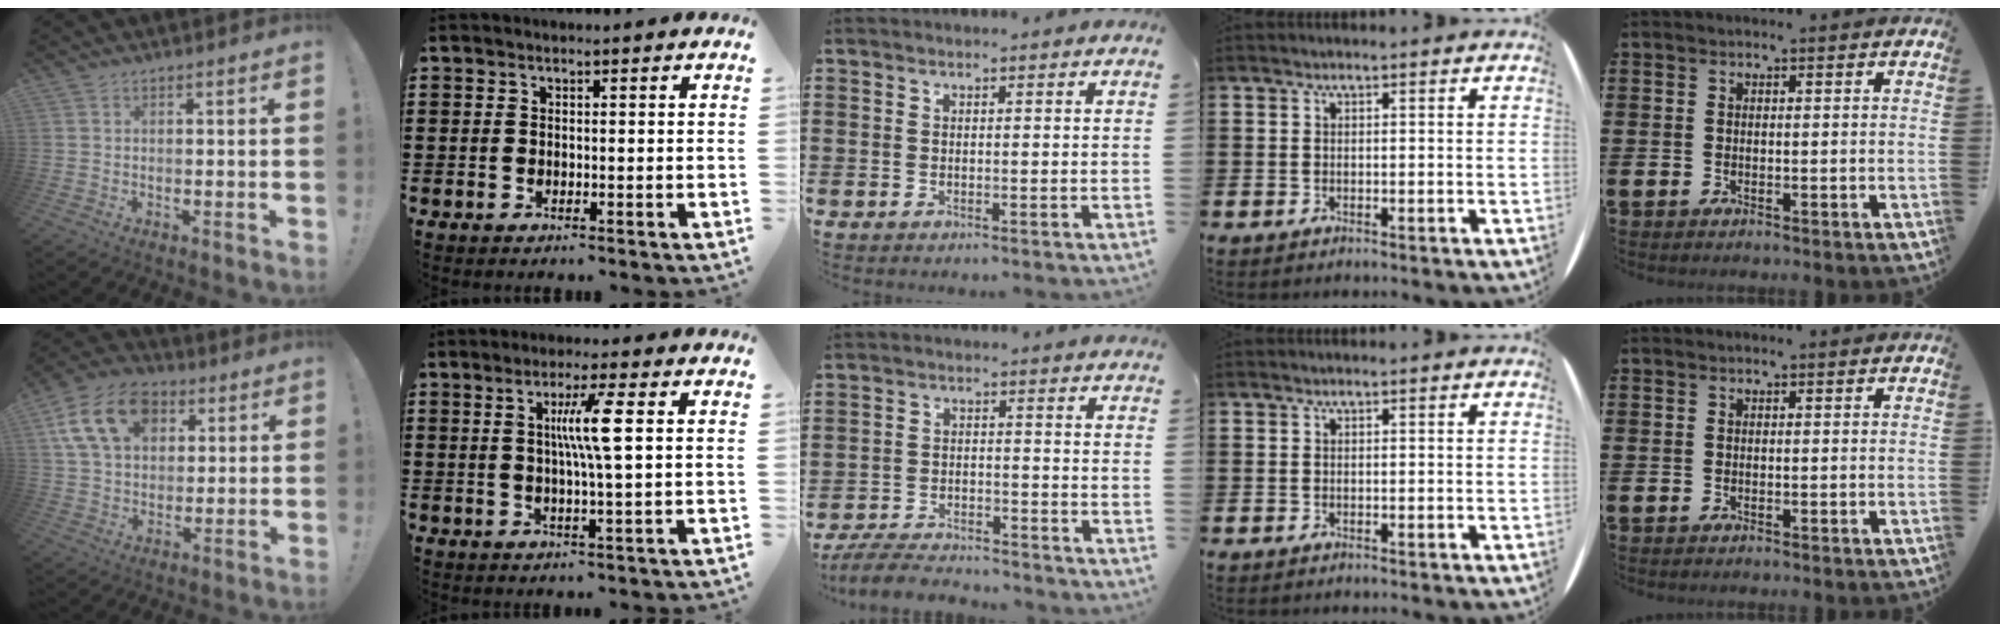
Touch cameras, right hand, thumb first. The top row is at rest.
{"thumb": {"total": 17.1, "force": [6.5, 12.1, 10.1], "torque": [-0.168, -0.016, 0.125]}, "index": {"total": 6.5, "force": [1.3, -0.1, 6.4], "torque": [-0.124, -0.002, 0.014]}, "middle": {"total": 5.7, "force": [-5.5, 0.5, 1.5], "torque": [-0.035, -0.001, -0.108]}}